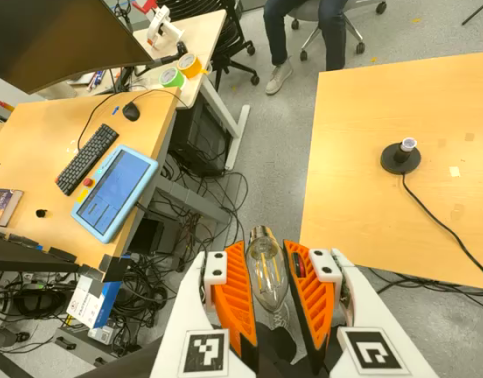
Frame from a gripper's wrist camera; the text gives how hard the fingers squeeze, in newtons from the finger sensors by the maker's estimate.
{"total": 11.2, "left": 11.5, "right": 11.0}